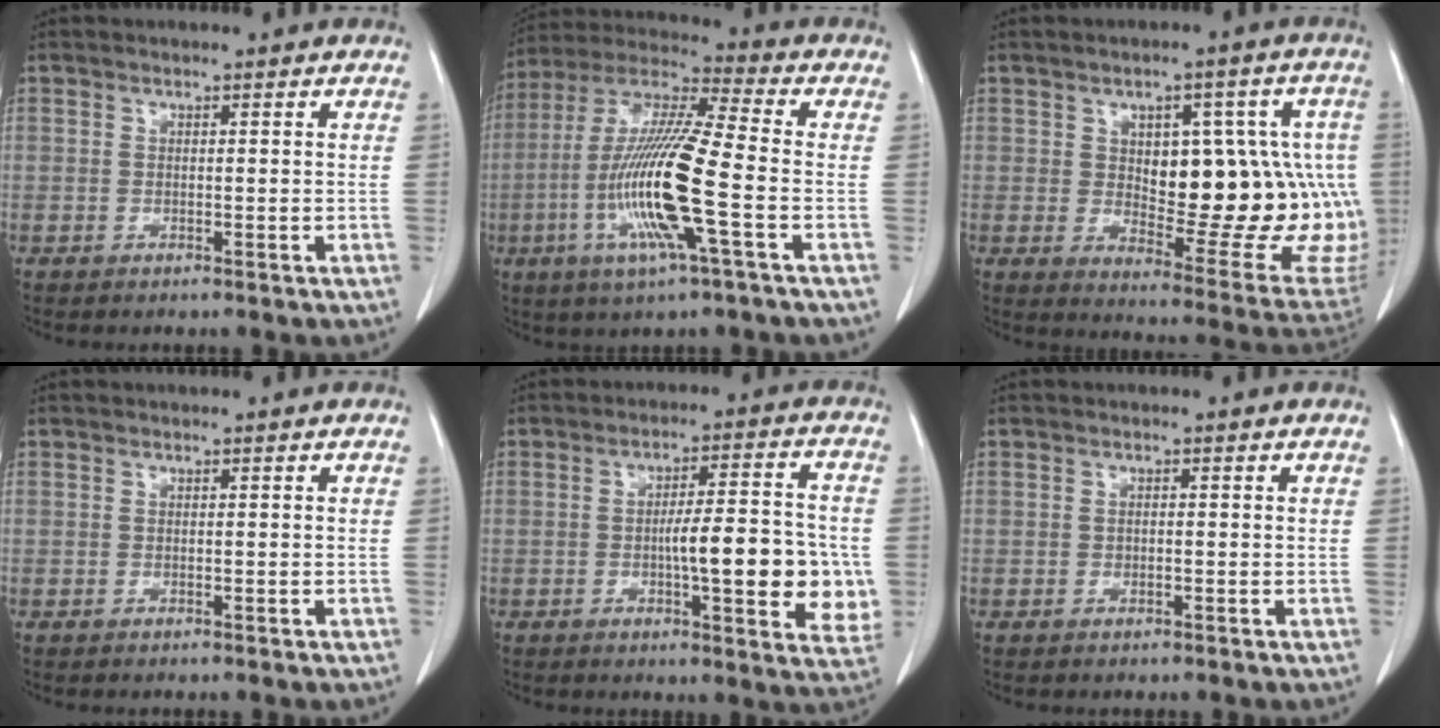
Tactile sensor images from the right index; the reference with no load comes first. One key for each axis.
{"total": 16.5, "fx": -4.2, "fy": 0.6, "fz": 16.0, "tx": -0.329, "ty": -0.011, "tz": -0.084}
{"total": 21.6, "fx": 0.7, "fy": 9.4, "fz": 19.4, "tx": -0.192, "ty": 0.019, "tz": 0.038}
{"total": 0.0}
{"total": 13.7, "fx": -1.9, "fy": 3.0, "fz": 13.2, "tx": -0.175, "ty": 0.009, "tz": -0.022}
{"total": 0.6, "fx": 0.0, "fy": 0.3, "fz": 0.5, "tx": -0.009, "ty": 0.001, "tz": 0.003}